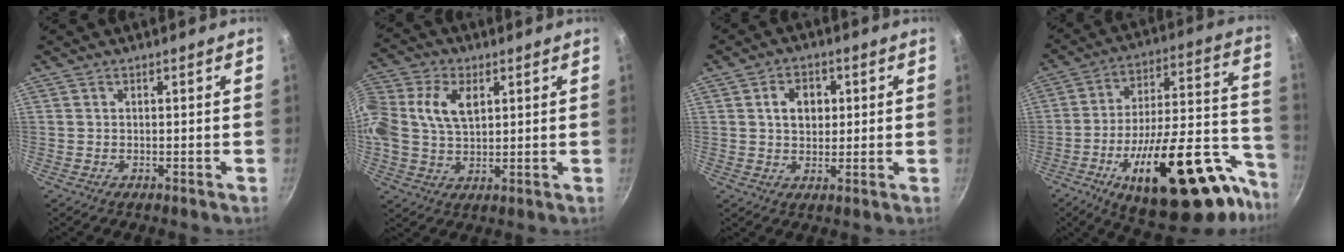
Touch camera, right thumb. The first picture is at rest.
{"total": 15.3, "force": [3.9, 10.5, 10.4], "torque": [-0.233, 0.029, 0.065]}
{"total": 6.0, "force": [1.3, 4.6, 3.7], "torque": [-0.039, 0.004, 0.019]}
{"total": 31.5, "force": [-15.6, 12.5, 24.4], "torque": [-0.311, 0.085, -0.227]}